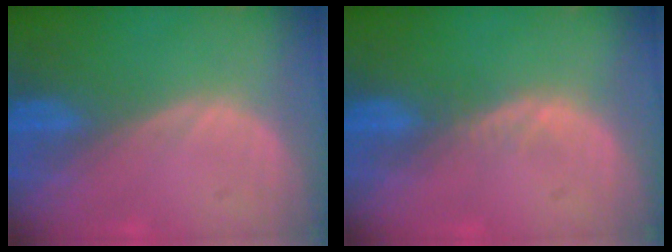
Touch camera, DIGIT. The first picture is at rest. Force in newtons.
{"total": 1.1, "press": 1.1, "slide": 0.3}